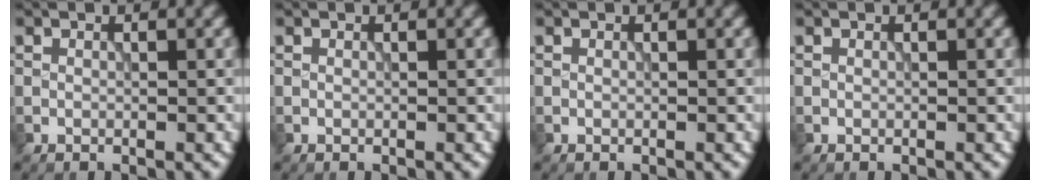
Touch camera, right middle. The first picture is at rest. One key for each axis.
{"total": 0.0}
{"total": 0.0}
{"total": 0.0}